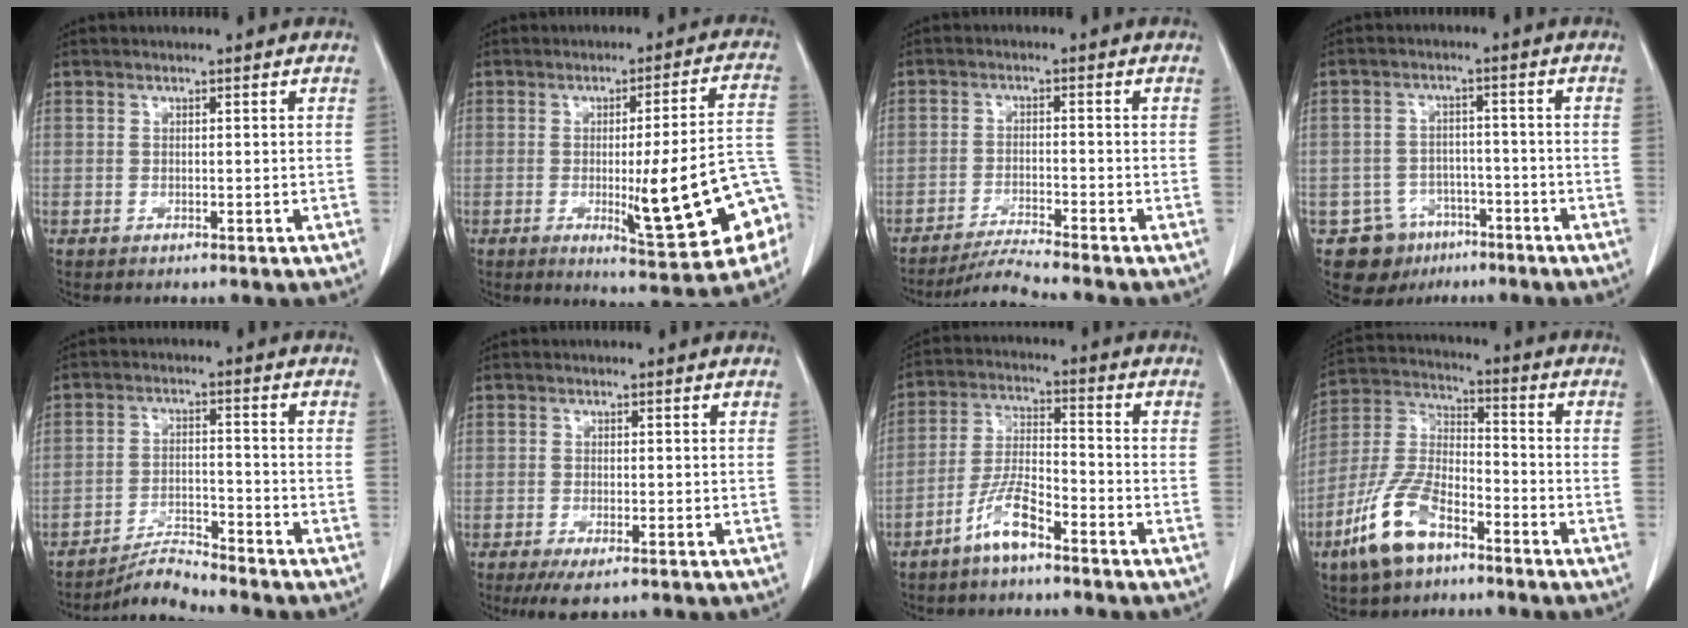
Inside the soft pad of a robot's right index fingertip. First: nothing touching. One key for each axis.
{"total": 16.8, "fx": -4.4, "fy": 1.5, "fz": 16.2, "tx": -0.165, "ty": 0.010, "tz": -0.046}
{"total": 4.9, "fx": -4.4, "fy": -1.9, "fz": 0.9, "tx": -0.024, "ty": -0.020, "tz": -0.082}
{"total": 7.8, "fx": -4.5, "fy": 6.3, "fz": 0.6, "tx": -0.009, "ty": 0.018, "tz": -0.059}
{"total": 5.1, "fx": -5.0, "fy": -0.8, "fz": 0.1, "tx": -0.007, "ty": -0.010, "tz": -0.089}
{"total": 3.8, "fx": -2.3, "fy": 1.0, "fz": 2.8, "tx": -0.049, "ty": -0.009, "tz": -0.033}
{"total": 7.1, "fx": -4.9, "fy": 1.4, "fz": 5.0, "tx": -0.108, "ty": 0.000, "tz": -0.097}
{"total": 12.3, "fx": -7.4, "fy": 5.1, "fz": 8.4, "tx": -0.193, "ty": -0.002, "tz": -0.145}